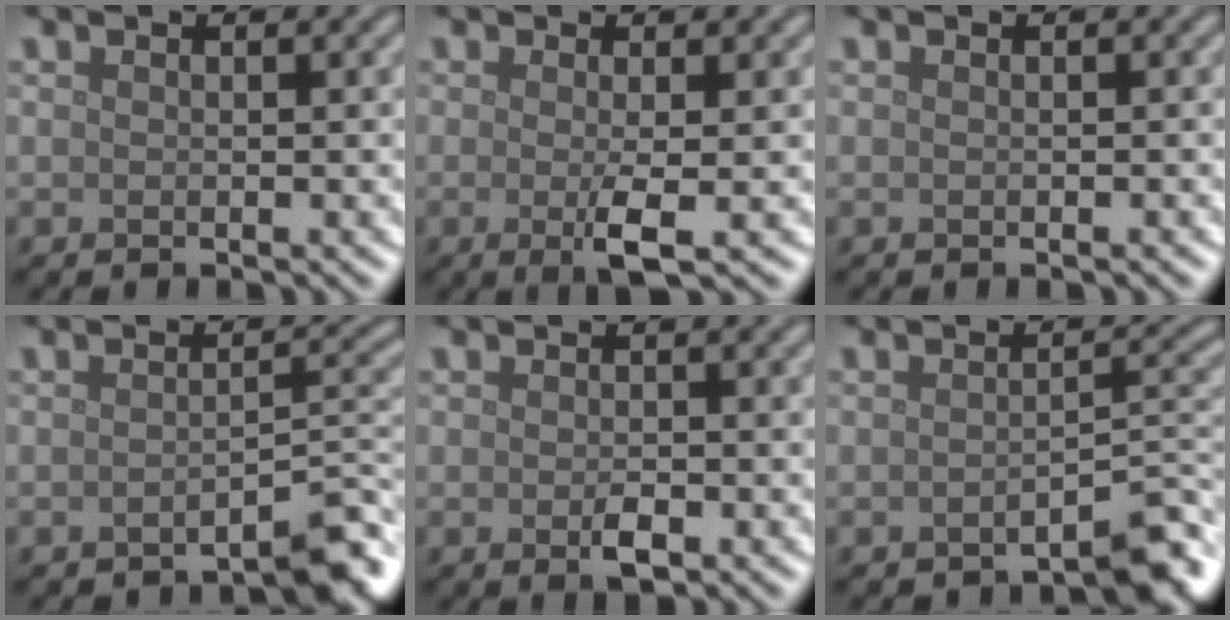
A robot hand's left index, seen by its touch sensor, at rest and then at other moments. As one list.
[{"total": 2.7, "force": [-0.4, 0.4, 2.7], "torque": [-0.050, -0.009, -0.007]}, {"total": 0.0}, {"total": 3.5, "force": [-2.8, 0.5, 2.0], "torque": [-0.023, 0.012, -0.043]}, {"total": 1.5, "force": [-0.6, 0.7, 1.3], "torque": [-0.023, -0.003, -0.010]}, {"total": 3.4, "force": [-2.7, 0.5, 2.0], "torque": [-0.021, 0.012, -0.043]}]